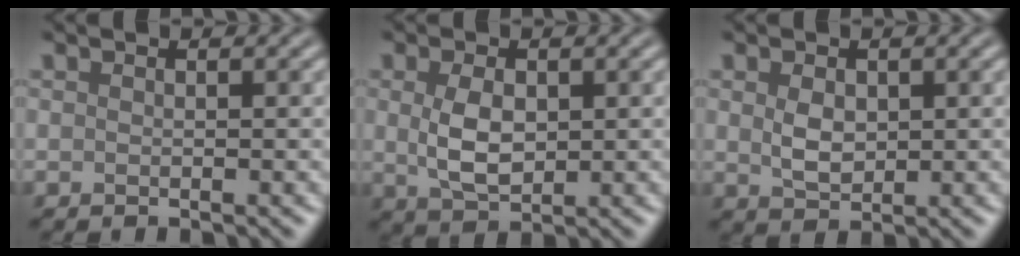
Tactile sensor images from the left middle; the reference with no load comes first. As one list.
[{"total": 4.0, "force": [0.3, 2.4, 3.2], "torque": [-0.073, -0.001, 0.011]}, {"total": 2.5, "force": [0.4, 1.7, 1.8], "torque": [-0.039, -0.002, 0.013]}]